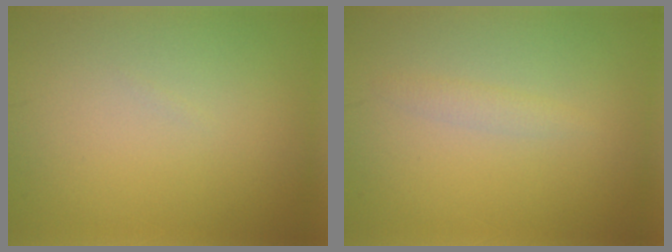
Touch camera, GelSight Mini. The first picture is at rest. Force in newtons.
{"total": 1.1, "press": 1.1, "slide": 0.1}